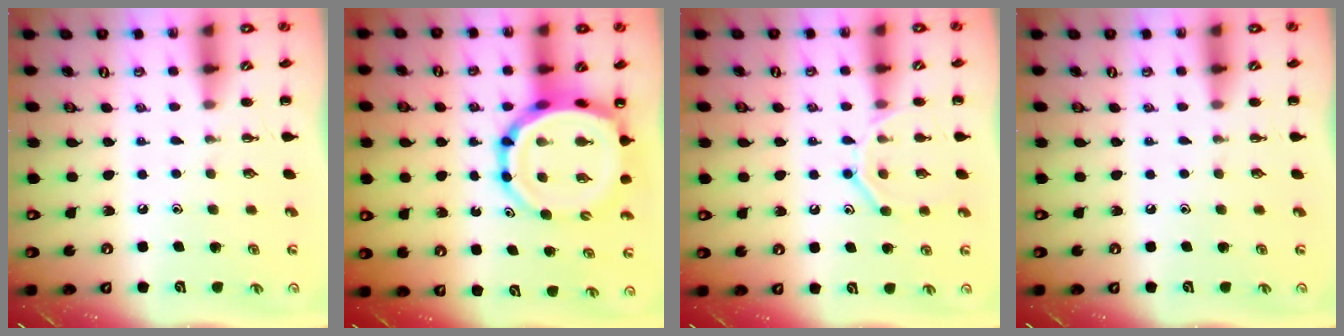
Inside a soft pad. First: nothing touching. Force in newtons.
{"total": 14.2, "press": 13.6, "slide": 4.1}
{"total": 11.0, "press": 10.9, "slide": 1.5}
{"total": 0.0}